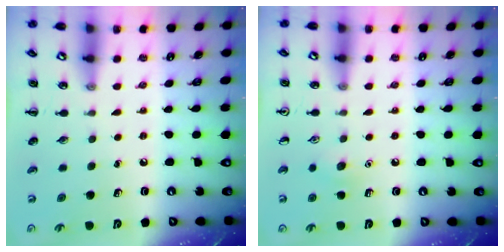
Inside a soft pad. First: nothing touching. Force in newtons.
{"total": 6.2, "press": 6.0, "slide": 1.7}